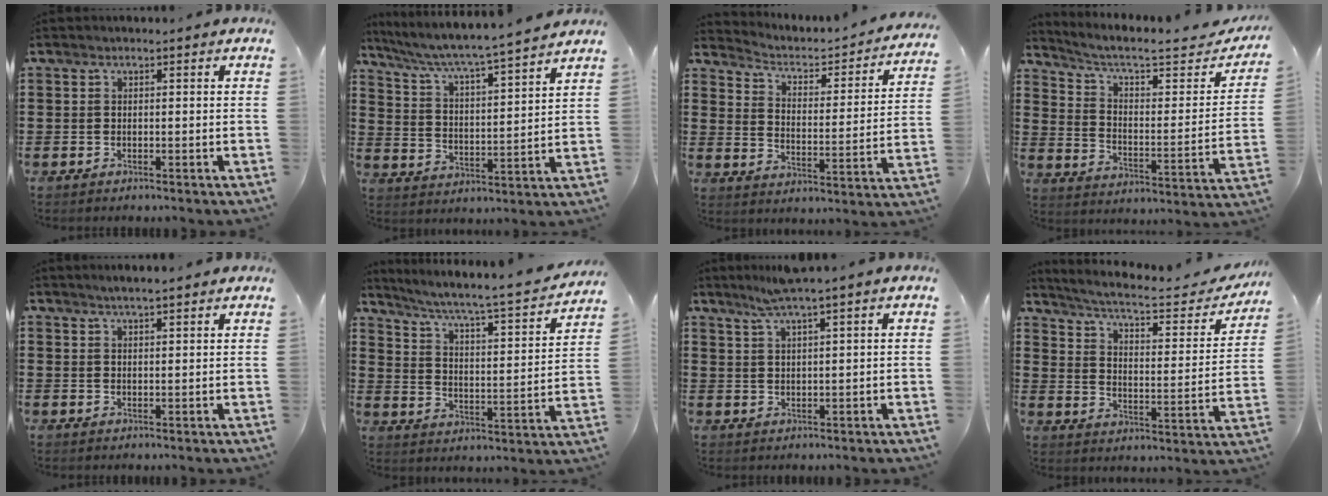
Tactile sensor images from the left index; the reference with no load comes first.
{"total": 5.0, "force": [4.5, -0.6, 2.2], "torque": [-0.064, -0.041, 0.066]}
{"total": 2.2, "force": [1.6, 1.2, 0.9], "torque": [-0.035, -0.017, 0.015]}
{"total": 5.4, "force": [4.2, 1.2, 3.2], "torque": [-0.085, -0.032, 0.064]}
{"total": 2.3, "force": [2.1, 0.1, 0.9], "torque": [-0.022, 0.005, 0.039]}
{"total": 4.8, "force": [3.8, 0.2, 3.1], "torque": [-0.078, -0.037, 0.052]}
{"total": 4.5, "force": [3.5, -0.6, 2.8], "torque": [-0.062, -0.005, 0.061]}
{"total": 5.8, "force": [4.8, 0.8, 3.3], "torque": [-0.087, -0.033, 0.075]}